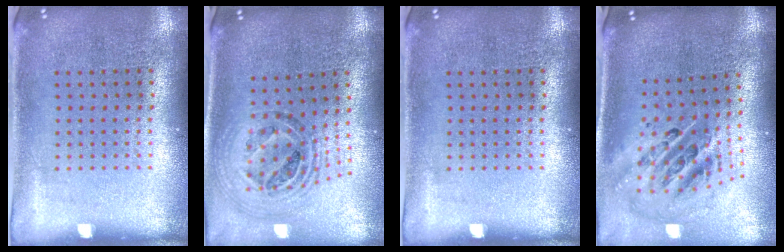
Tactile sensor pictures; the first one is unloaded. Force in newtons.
{"total": 1.5, "press": 1.3, "slide": 0.6}
{"total": 0.0}
{"total": 2.7, "press": 1.8, "slide": 2.0}